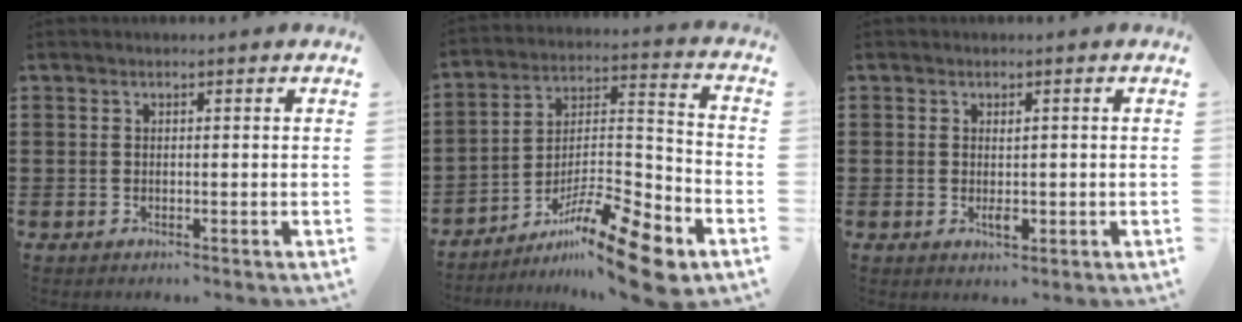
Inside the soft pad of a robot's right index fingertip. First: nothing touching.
{"total": 14.4, "force": [-10.5, 2.5, 9.4], "torque": [-0.150, 0.037, -0.191]}
{"total": 1.9, "force": [-0.2, 1.0, 1.6], "torque": [-0.030, 0.001, -0.003]}